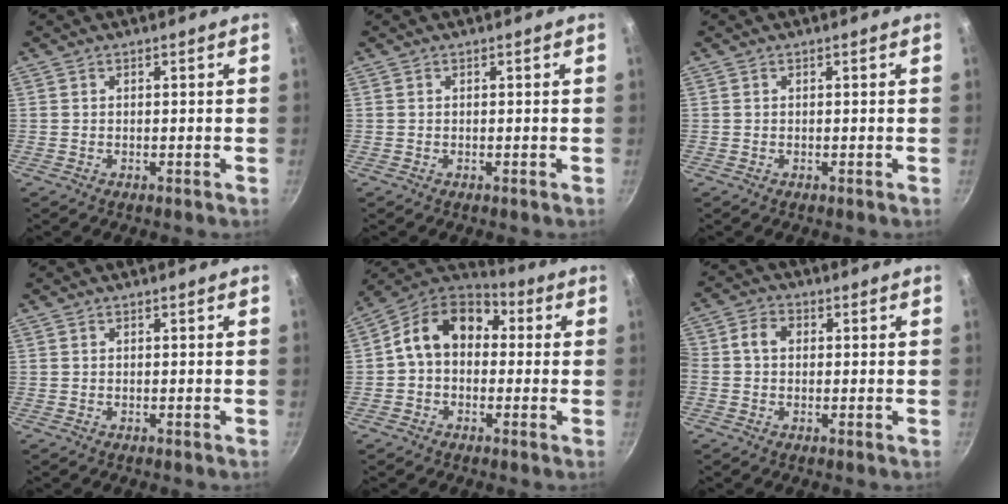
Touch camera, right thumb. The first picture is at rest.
{"total": 0.0}
{"total": 0.0}
{"total": 0.0}
{"total": 13.2, "force": [1.4, 9.9, 8.6], "torque": [-0.113, 0.038, 0.000]}
{"total": 4.7, "force": [0.1, 3.7, 2.8], "torque": [-0.052, 0.018, -0.017]}